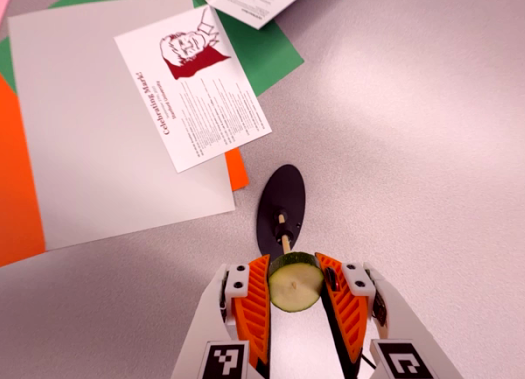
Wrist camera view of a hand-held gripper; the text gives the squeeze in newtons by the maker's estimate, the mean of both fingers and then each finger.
{"total": 12.9, "left": 12.6, "right": 13.1}